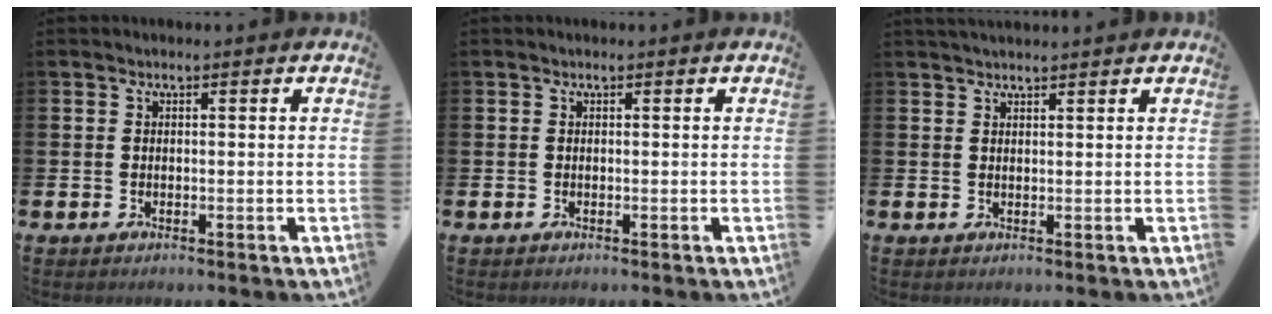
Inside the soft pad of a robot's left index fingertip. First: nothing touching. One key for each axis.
{"total": 0.0}
{"total": 1.6, "fx": 1.6, "fy": 0.1, "fz": 0.2, "tx": -0.005, "ty": -0.003, "tz": 0.029}